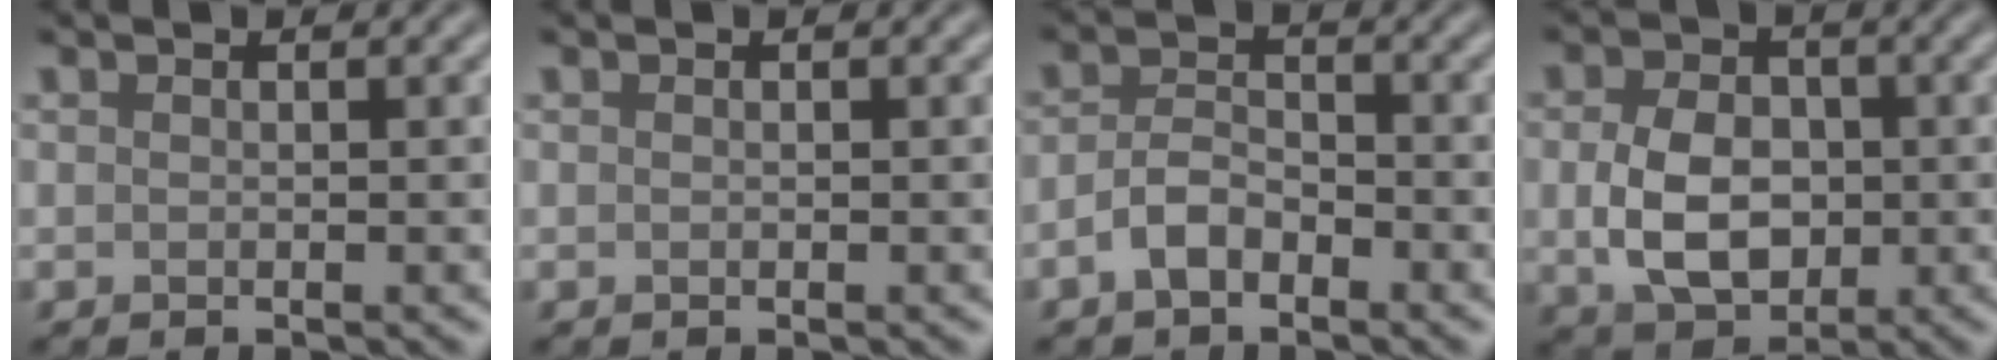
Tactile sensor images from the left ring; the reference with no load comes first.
{"total": 0.0}
{"total": 2.9, "force": [-1.6, 1.6, 1.8], "torque": [-0.035, 0.007, -0.037]}
{"total": 6.0, "force": [-0.4, 4.3, 4.1], "torque": [-0.086, -0.006, -0.006]}